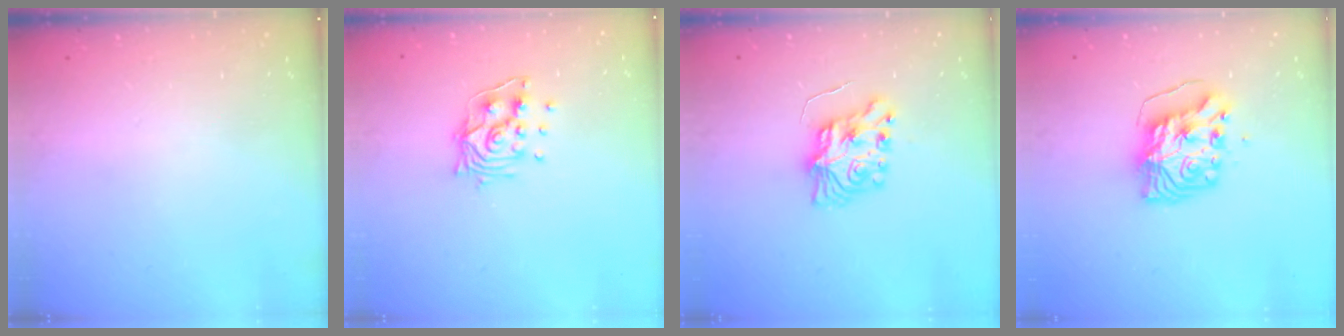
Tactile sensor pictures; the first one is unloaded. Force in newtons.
{"total": 11.1, "press": 11.1, "slide": 1.4}
{"total": 7.9, "press": 7.9, "slide": 0.2}
{"total": 8.3, "press": 8.3, "slide": 0.9}